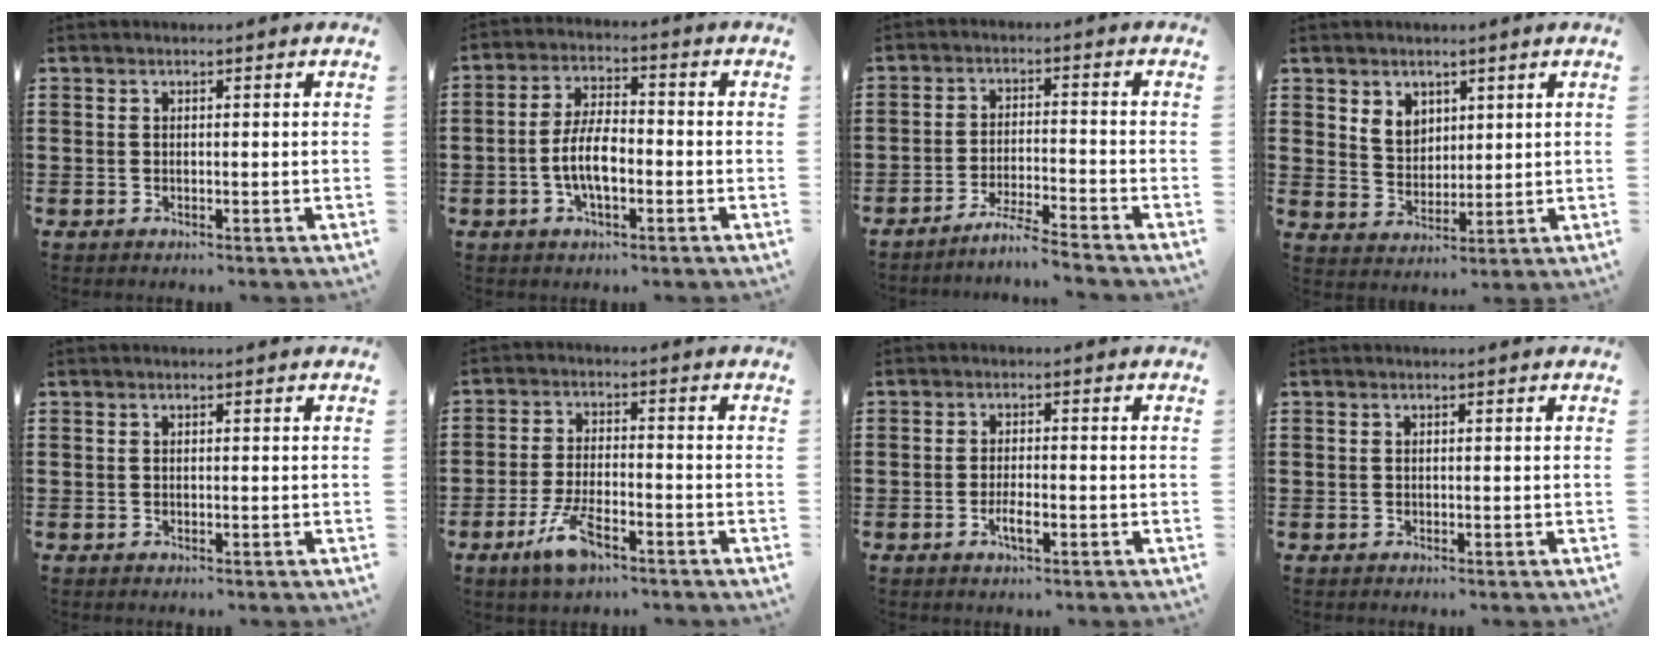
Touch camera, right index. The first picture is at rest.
{"total": 7.0, "force": [-1.8, 2.7, 6.2], "torque": [-0.134, -0.003, -0.039]}
{"total": 4.6, "force": [-4.3, -0.7, 1.5], "torque": [-0.033, -0.011, -0.086]}
{"total": 4.5, "force": [2.8, 3.3, 0.8], "torque": [-0.024, 0.005, 0.052]}
{"total": 0.0}
{"total": 7.1, "force": [-4.1, 2.3, 5.4], "torque": [-0.117, -0.006, -0.075]}
{"total": 2.9, "force": [-1.3, 0.8, 2.5], "torque": [-0.043, 0.001, -0.023]}
{"total": 0.0}